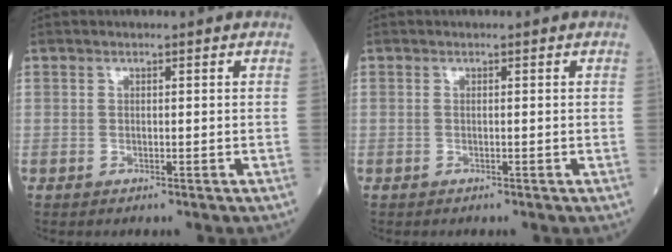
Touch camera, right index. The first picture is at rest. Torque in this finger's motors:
{"motor_torque": [0.11, -0.07, -0.03, -0.01]}